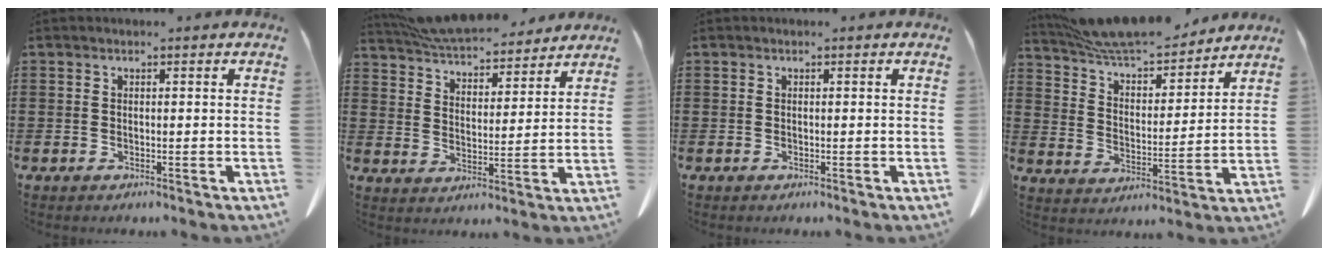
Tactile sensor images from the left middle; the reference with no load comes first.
{"total": 6.8, "force": [6.6, 1.1, 1.6], "torque": [-0.060, -0.034, 0.118]}
{"total": 0.0}
{"total": 7.9, "force": [7.4, 1.1, 2.4], "torque": [-0.080, -0.043, 0.133]}